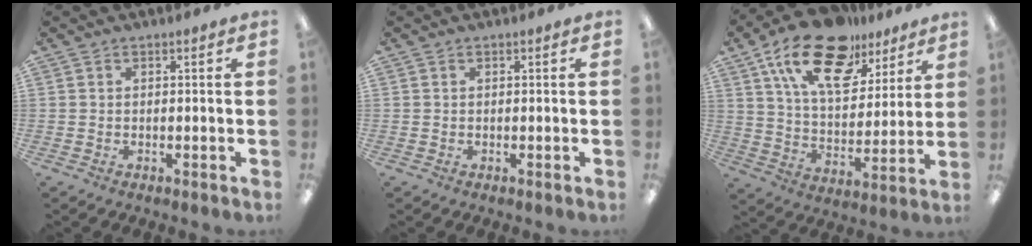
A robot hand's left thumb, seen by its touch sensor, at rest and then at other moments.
{"total": 0.0}
{"total": 21.2, "force": [13.2, 10.6, 12.8], "torque": [-0.223, -0.060, 0.233]}